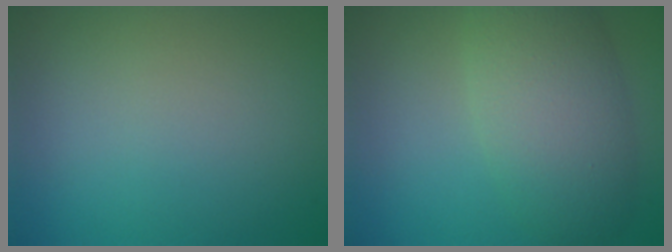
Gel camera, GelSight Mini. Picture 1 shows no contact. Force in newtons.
{"total": 6.6, "press": 6.6, "slide": 0.5}